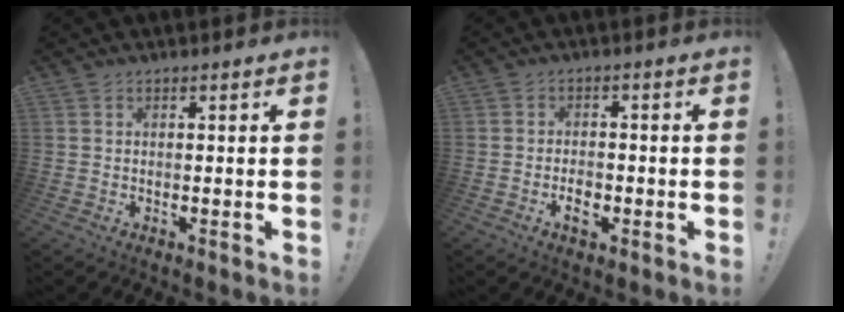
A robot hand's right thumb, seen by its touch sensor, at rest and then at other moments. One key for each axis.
{"total": 4.1, "fx": -1.9, "fy": 2.4, "fz": 2.7, "tx": -0.022, "ty": 0.006, "tz": -0.035}